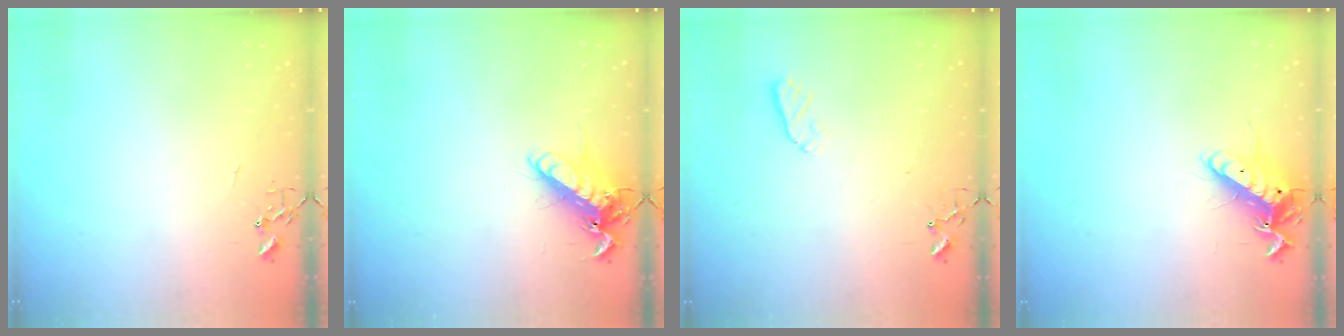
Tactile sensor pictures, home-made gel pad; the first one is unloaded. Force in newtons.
{"total": 12.8, "press": 12.7, "slide": 1.9}
{"total": 4.4, "press": 4.4, "slide": 0.6}
{"total": 12.2, "press": 12.1, "slide": 1.4}